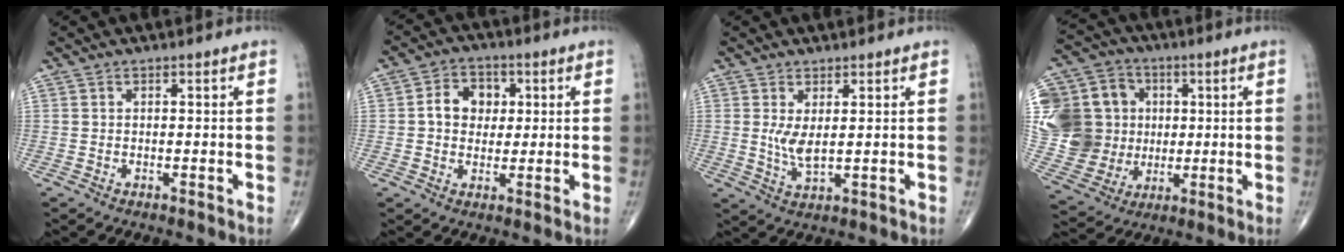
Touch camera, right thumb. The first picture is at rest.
{"total": 7.3, "force": [1.1, 5.9, 4.1], "torque": [-0.037, 0.007, 0.011]}
{"total": 4.3, "force": [0.8, 1.5, 3.9], "torque": [-0.079, -0.018, 0.023]}
{"total": 22.0, "force": [3.0, 19.1, 10.5], "torque": [-0.206, 0.037, 0.072]}